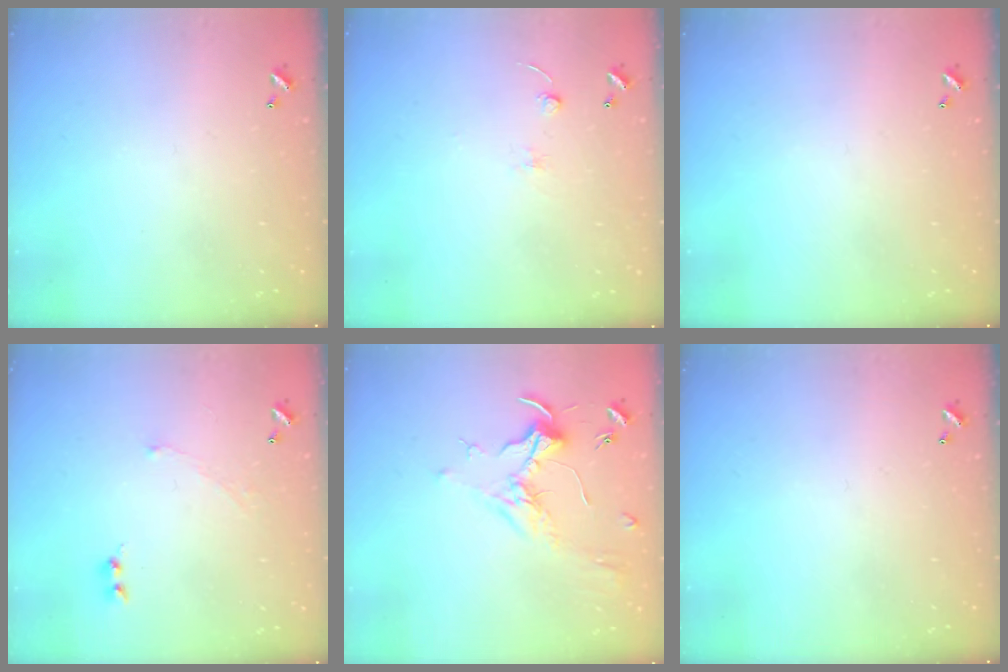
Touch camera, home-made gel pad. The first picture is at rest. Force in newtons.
{"total": 2.5, "press": 2.4, "slide": 0.8}
{"total": 0.0}
{"total": 2.1, "press": 2.0, "slide": 0.7}
{"total": 1.8, "press": 1.6, "slide": 0.8}
{"total": 0.0}